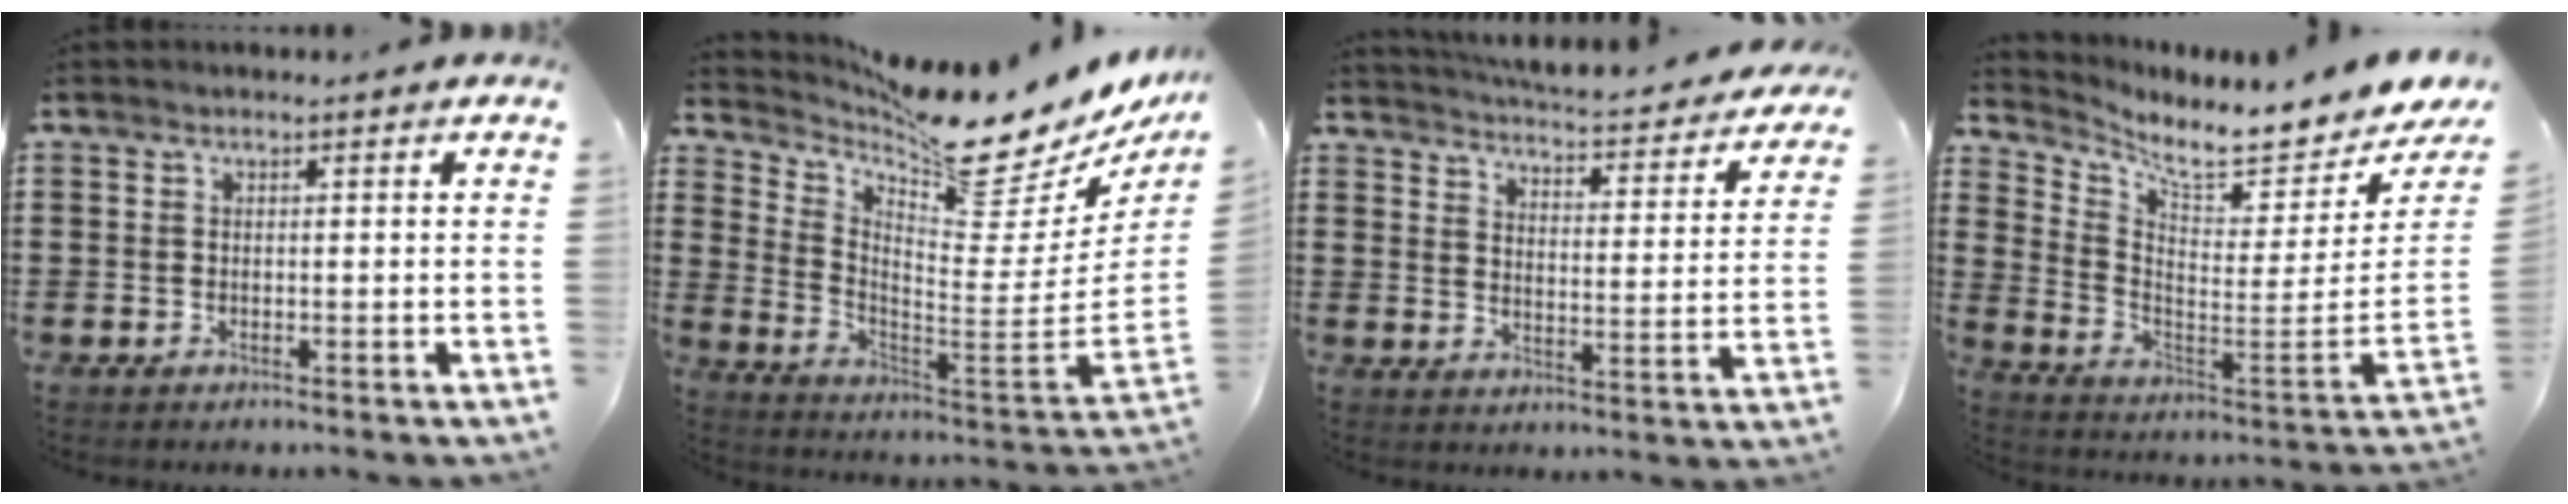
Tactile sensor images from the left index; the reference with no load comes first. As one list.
[{"total": 11.2, "force": [9.8, 1.0, 5.2], "torque": [-0.103, -0.103, 0.157]}, {"total": 4.2, "force": [4.0, -0.3, 1.0], "torque": [-0.033, -0.041, 0.061]}, {"total": 6.3, "force": [5.7, -0.1, 2.7], "torque": [-0.071, -0.071, 0.089]}]